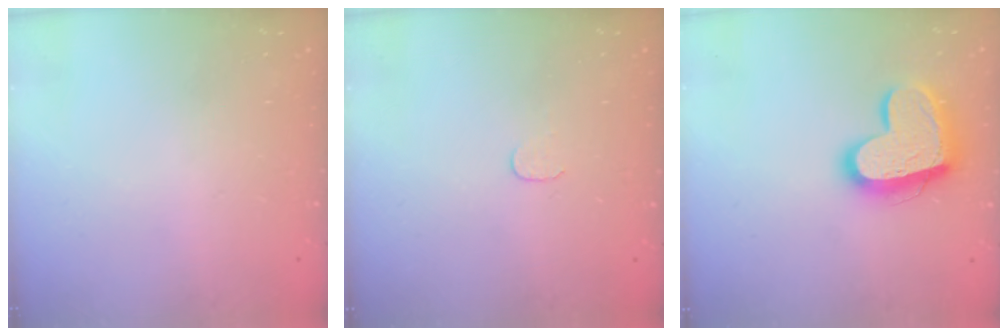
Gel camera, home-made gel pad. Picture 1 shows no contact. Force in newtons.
{"total": 3.7, "press": 3.7, "slide": 0.4}
{"total": 16.6, "press": 16.5, "slide": 1.4}